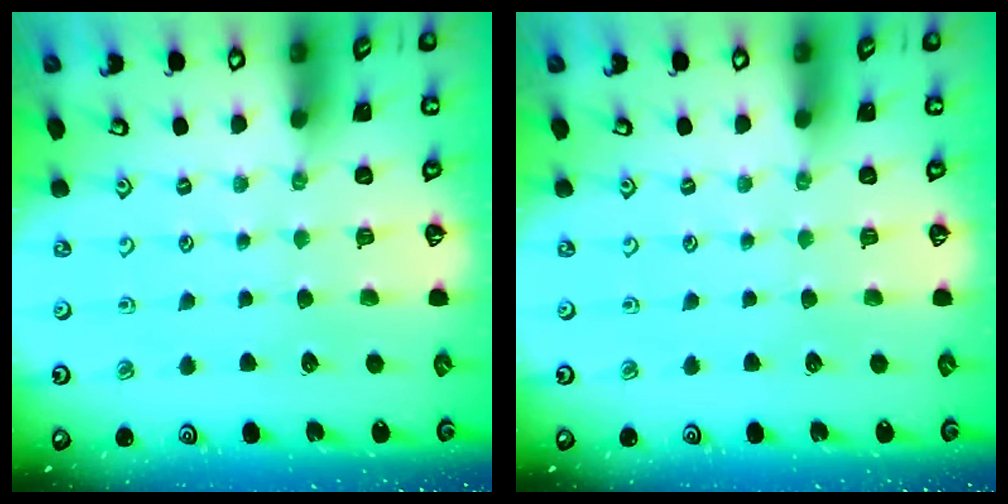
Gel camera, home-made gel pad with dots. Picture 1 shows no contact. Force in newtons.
{"total": 0.0}